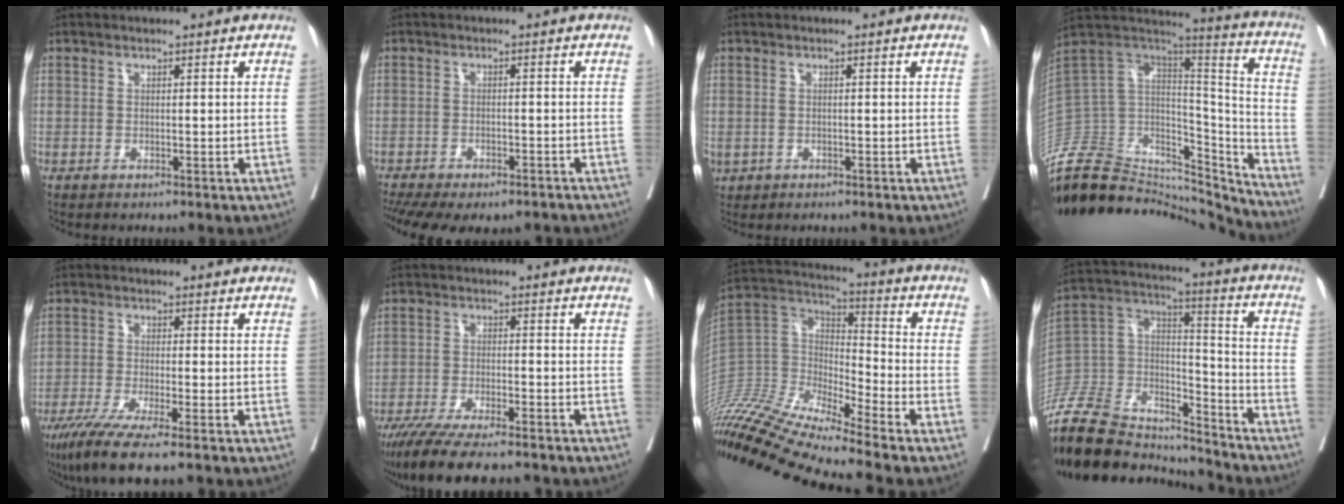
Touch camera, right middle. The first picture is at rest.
{"total": 13.9, "force": [-10.9, 5.4, 6.8], "torque": [-0.159, -0.010, -0.145]}
{"total": 1.9, "force": [-0.5, 1.6, 1.0], "torque": [-0.029, -0.004, 0.002]}
{"total": 34.4, "force": [-30.7, 10.3, 11.7], "torque": [-0.232, 0.006, -0.469]}
{"total": 8.3, "force": [-5.7, 0.1, 6.0], "torque": [-0.103, -0.023, -0.096]}
{"total": 13.6, "force": [-11.3, 1.8, 7.3], "torque": [-0.123, -0.031, -0.179]}
{"total": 23.7, "force": [-21.3, 0.3, 10.4], "torque": [-0.245, -0.003, -0.394]}
{"total": 26.8, "force": [-23.4, 8.7, 9.7], "torque": [-0.252, 0.001, -0.400]}